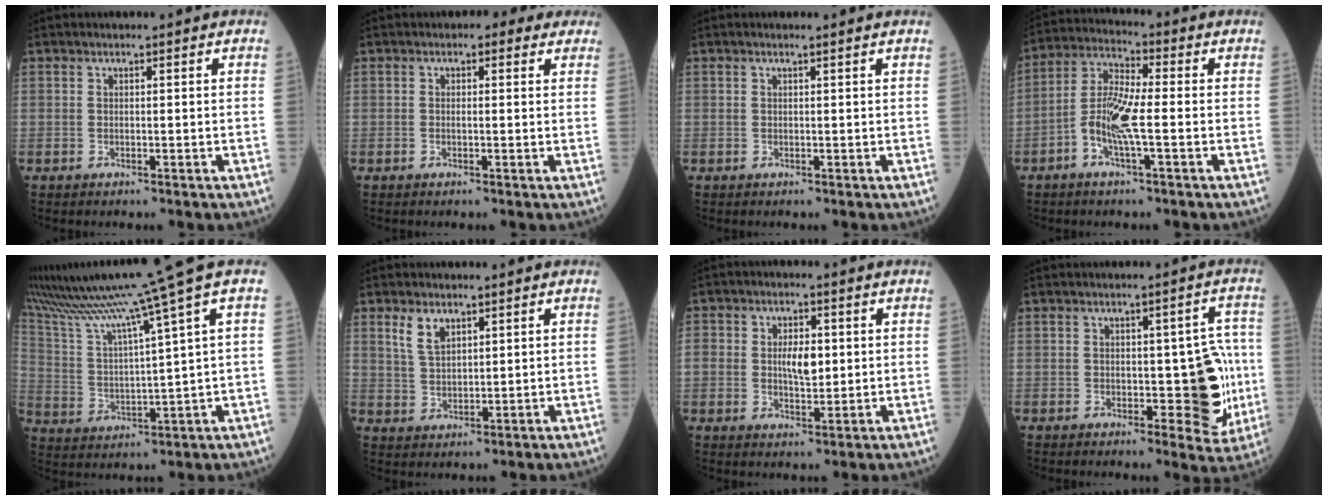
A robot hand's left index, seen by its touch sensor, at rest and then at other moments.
{"total": 2.3, "force": [1.3, 1.3, 1.4], "torque": [-0.018, 0.014, 0.014]}
{"total": 0.6, "force": [0.5, -0.2, 0.1], "torque": [-0.007, -0.006, 0.015]}
{"total": 8.1, "force": [-2.0, 1.2, 7.7], "torque": [-0.168, 0.010, -0.042]}
{"total": 17.2, "force": [13.6, -3.0, 10.0], "torque": [-0.187, -0.020, 0.241]}
{"total": 4.1, "force": [2.5, 2.0, 2.5], "torque": [-0.056, 0.006, 0.060]}
{"total": 8.1, "force": [0.7, 5.1, 6.3], "torque": [-0.128, 0.009, 0.021]}
{"total": 8.2, "force": [-1.0, 3.7, 7.2], "torque": [-0.074, 0.011, 0.000]}